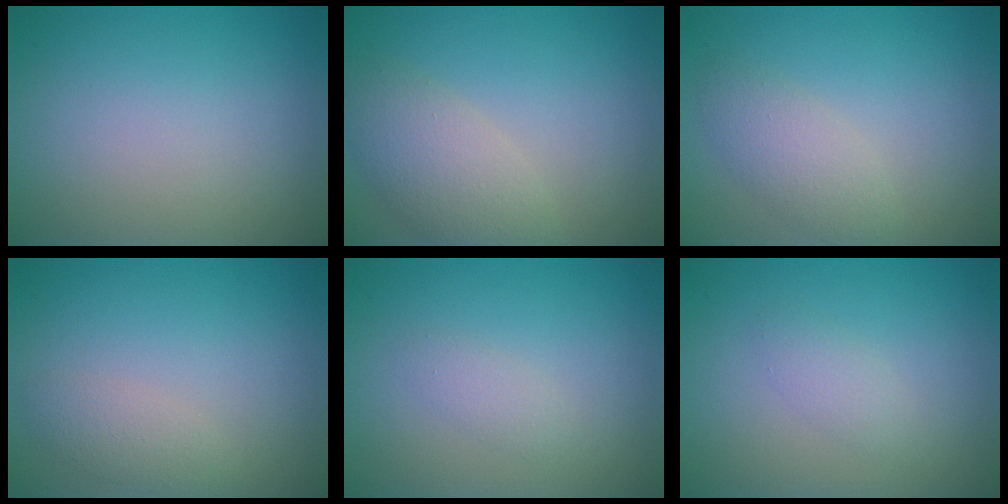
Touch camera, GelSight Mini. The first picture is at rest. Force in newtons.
{"total": 4.2, "press": 4.2, "slide": 0.5}
{"total": 2.8, "press": 2.8, "slide": 0.1}
{"total": 1.7, "press": 1.7, "slide": 0.0}
{"total": 1.2, "press": 1.2, "slide": 0.1}
{"total": 1.4, "press": 1.4, "slide": 0.1}